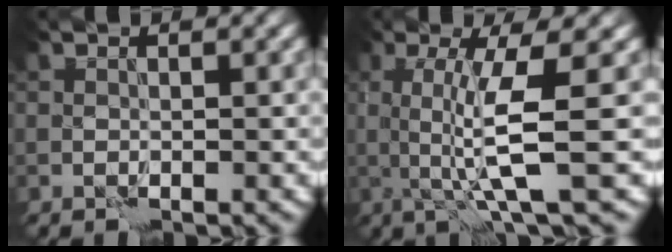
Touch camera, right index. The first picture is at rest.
{"total": 5.6, "force": [0.7, 0.6, 5.6], "torque": [-0.103, -0.006, 0.015]}